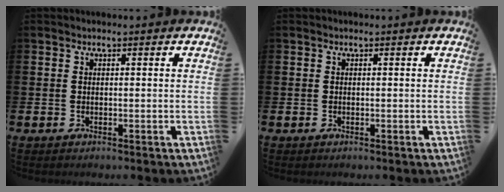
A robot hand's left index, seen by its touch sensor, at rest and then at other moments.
{"total": 0.0}